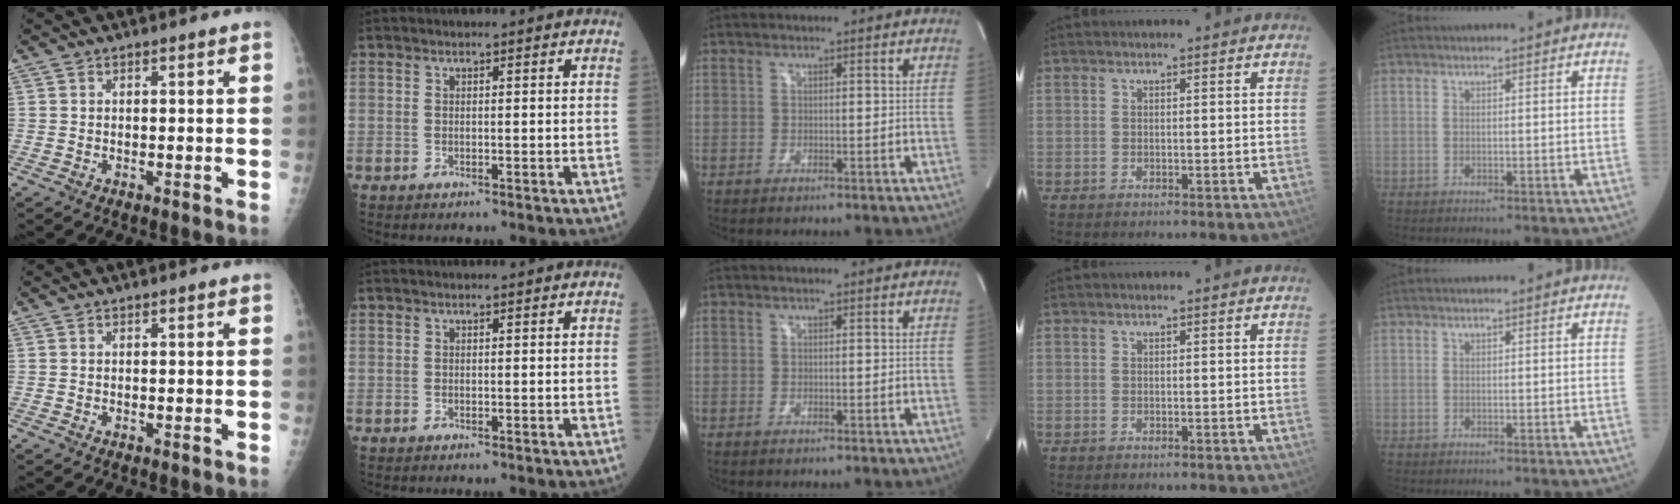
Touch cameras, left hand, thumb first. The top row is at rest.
{}